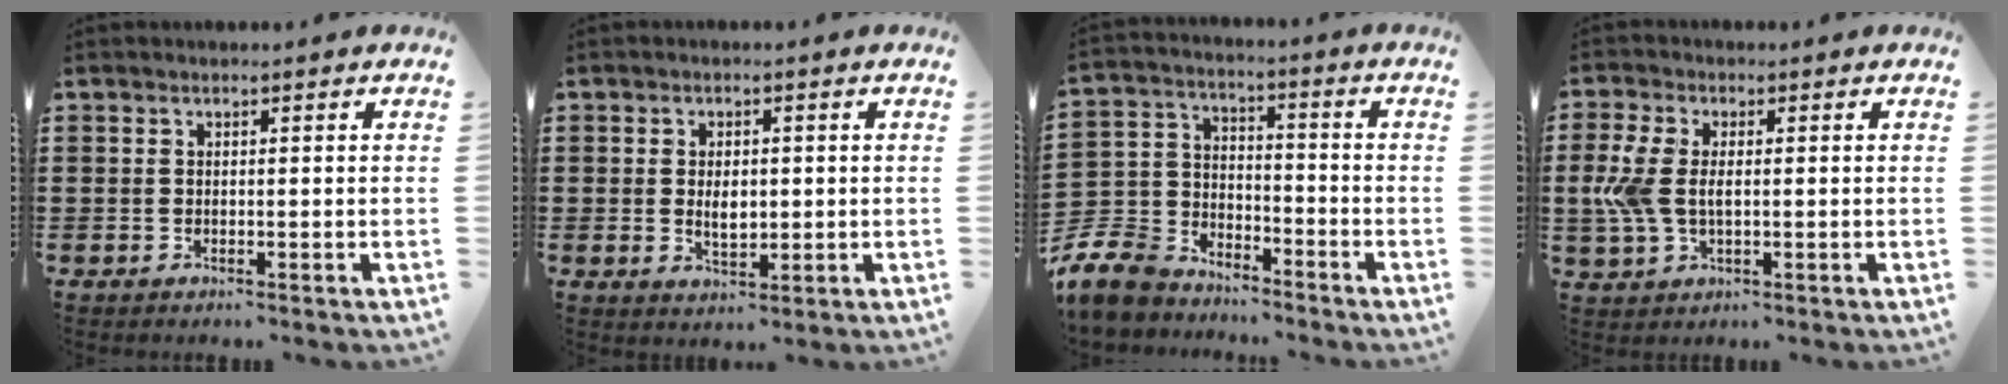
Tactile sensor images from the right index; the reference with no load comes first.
{"total": 3.6, "force": [0.1, 2.0, 3.0], "torque": [-0.051, 0.005, -0.001]}
{"total": 9.2, "force": [-8.2, 3.4, 2.2], "torque": [-0.080, 0.012, -0.171]}
{"total": 6.4, "force": [0.1, 3.5, 5.3], "torque": [-0.137, -0.002, -0.006]}